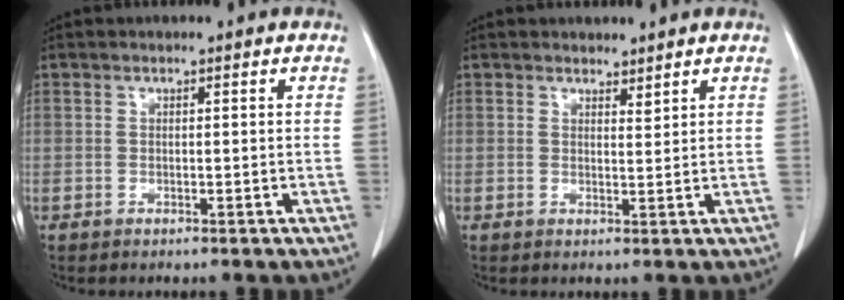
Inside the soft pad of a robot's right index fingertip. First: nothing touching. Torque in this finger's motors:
{"motor_torque": [-0.22, 0.04, 0.00, 0.00]}